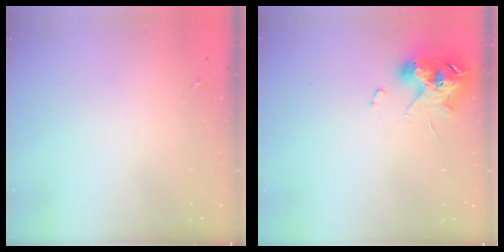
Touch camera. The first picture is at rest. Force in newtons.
{"total": 10.8, "press": 10.7, "slide": 1.7}